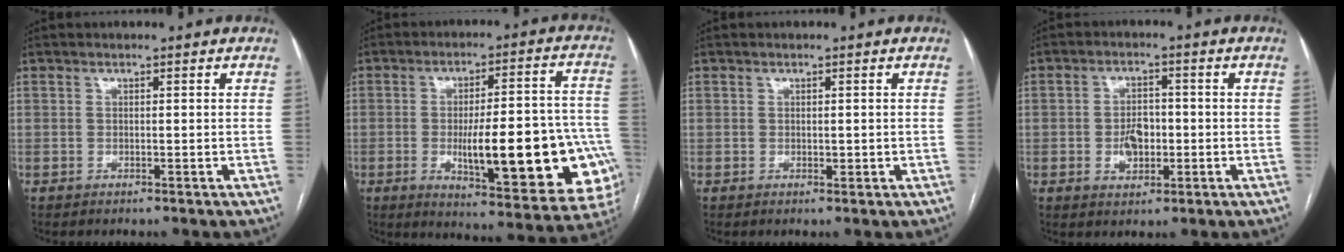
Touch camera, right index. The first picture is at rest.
{"total": 23.2, "force": [-5.3, 5.5, 21.9], "torque": [-0.223, 0.017, -0.051]}
{"total": 0.9, "force": [0.0, 0.6, 0.7], "torque": [-0.008, -0.001, 0.002]}
{"total": 4.8, "force": [-0.8, 3.1, 3.5], "torque": [-0.061, 0.006, -0.008]}